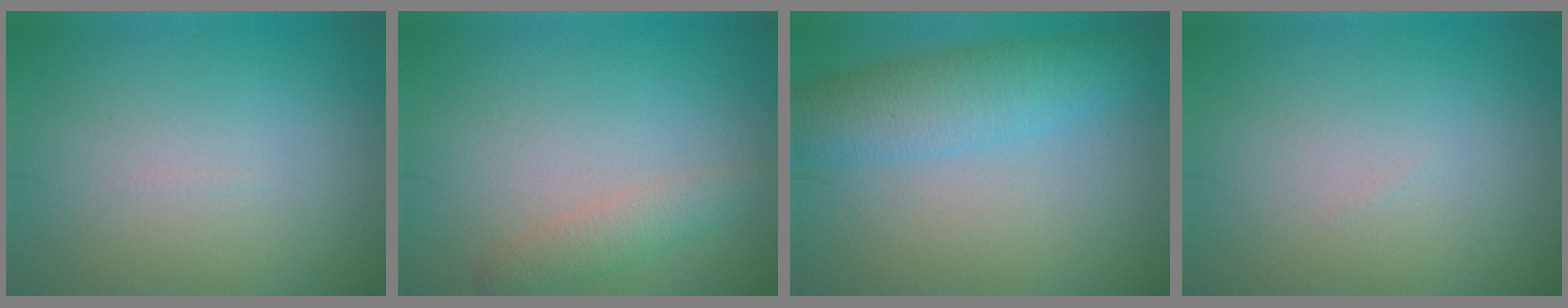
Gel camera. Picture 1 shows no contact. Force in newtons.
{"total": 2.1, "press": 2.1, "slide": 0.1}
{"total": 5.6, "press": 5.6, "slide": 0.2}
{"total": 0.0}